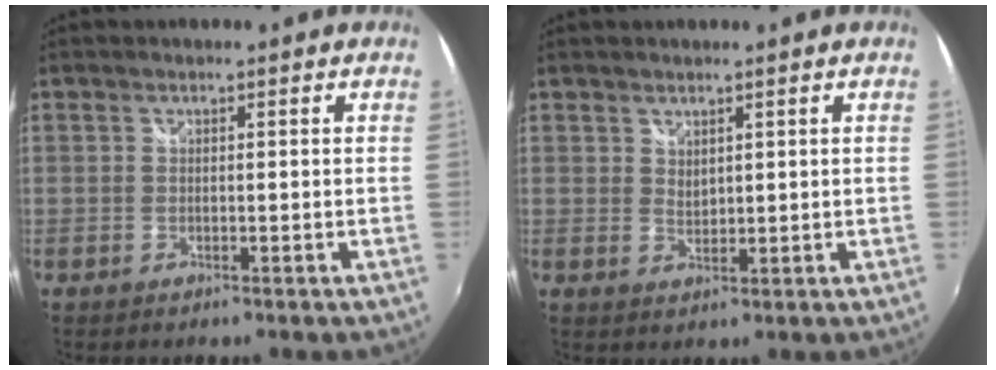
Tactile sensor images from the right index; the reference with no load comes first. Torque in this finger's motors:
{"motor_torque": [0.12, -0.03, 0.20, 0.03]}